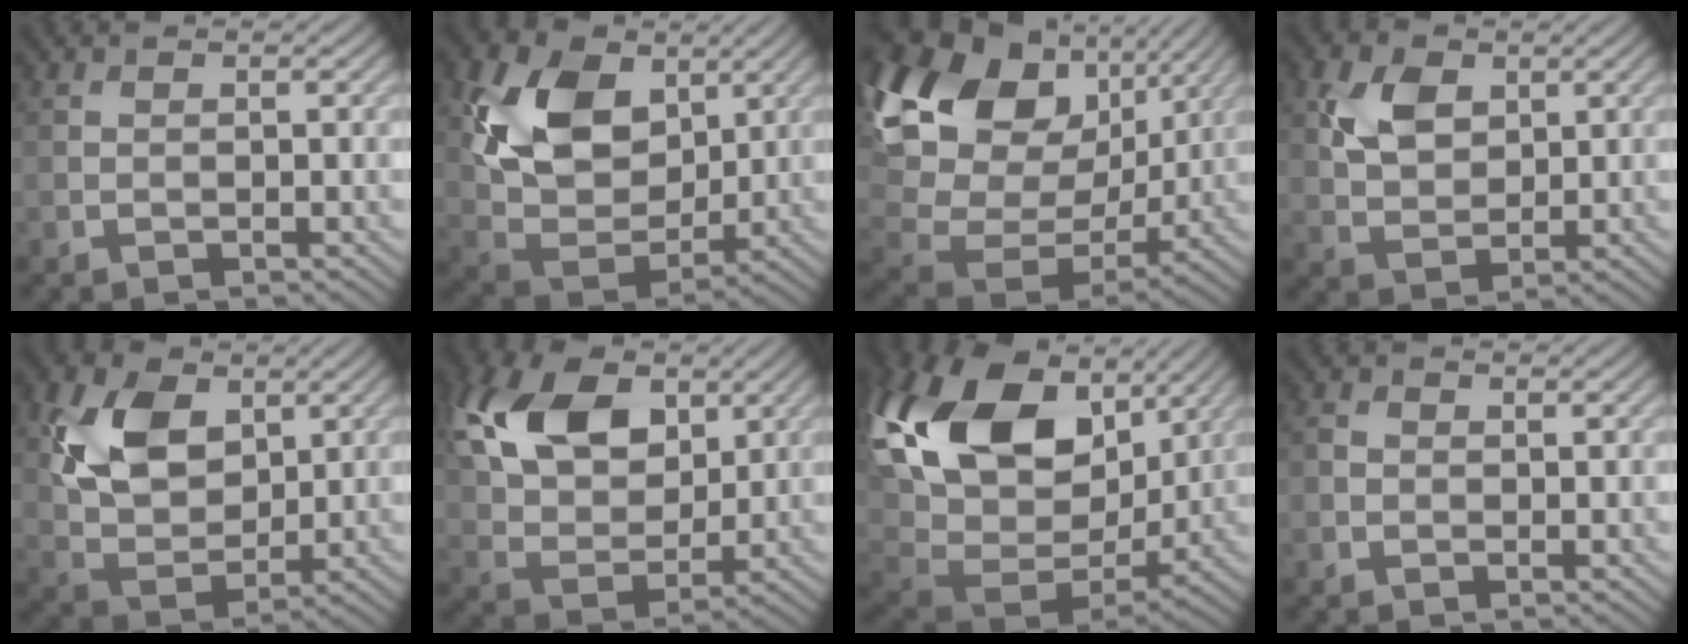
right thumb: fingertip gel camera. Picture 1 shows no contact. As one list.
[{"total": 12.3, "force": [4.5, 8.4, 7.8], "torque": [-0.174, -0.002, 0.081]}, {"total": 19.6, "force": [8.2, 13.5, 11.7], "torque": [-0.286, 0.039, 0.161]}, {"total": 5.9, "force": [2.2, 3.9, 3.8], "torque": [-0.085, 0.003, 0.042]}, {"total": 10.3, "force": [3.6, 6.8, 6.9], "torque": [-0.155, -0.001, 0.068]}, {"total": 13.9, "force": [5.7, 8.5, 9.3], "torque": [-0.213, 0.021, 0.103]}, {"total": 20.7, "force": [7.8, 13.3, 13.8], "torque": [-0.322, 0.019, 0.159]}, {"total": 1.0, "force": [0.1, 0.8, 0.6], "torque": [-0.014, 0.000, -0.002]}]